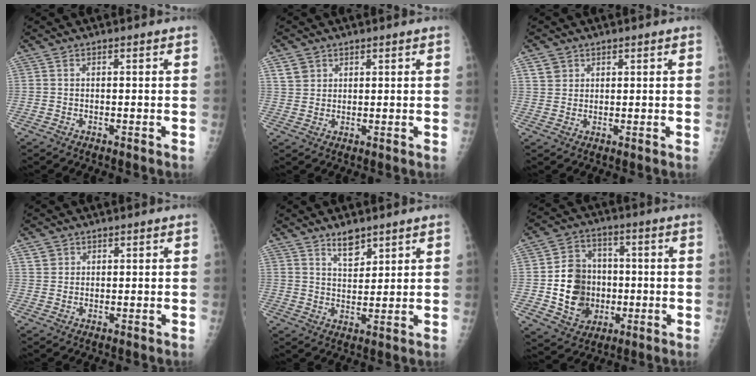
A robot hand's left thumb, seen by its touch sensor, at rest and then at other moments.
{"total": 3.3, "force": [1.8, 2.6, 0.8], "torque": [0.002, -0.009, 0.035]}
{"total": 2.9, "force": [1.6, 2.4, 0.5], "torque": [0.008, -0.009, 0.027]}
{"total": 2.4, "force": [1.3, 2.0, 0.3], "torque": [0.013, -0.007, 0.019]}
{"total": 5.1, "force": [3.8, 2.3, 2.5], "torque": [-0.024, -0.030, 0.069]}
{"total": 14.1, "force": [-1.4, 11.8, 7.6], "torque": [-0.087, 0.008, -0.019]}